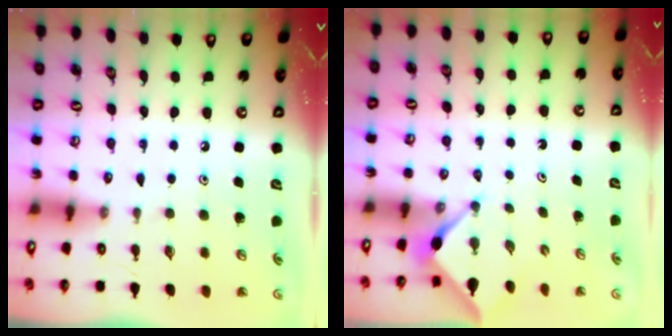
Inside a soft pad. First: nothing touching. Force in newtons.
{"total": 2.9, "press": 2.9, "slide": 0.4}